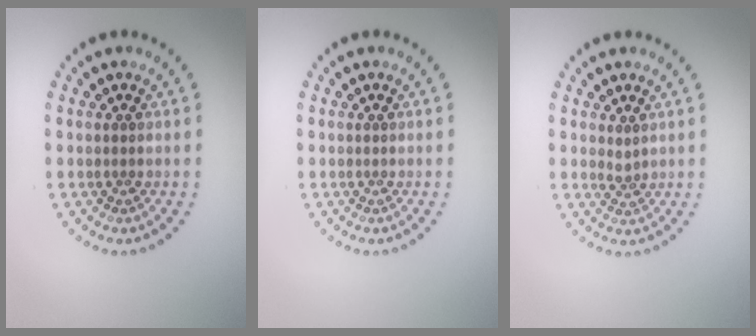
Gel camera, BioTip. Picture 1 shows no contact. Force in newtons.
{"total": 0.0}
{"total": 0.9, "press": 0.5, "slide": 0.8}